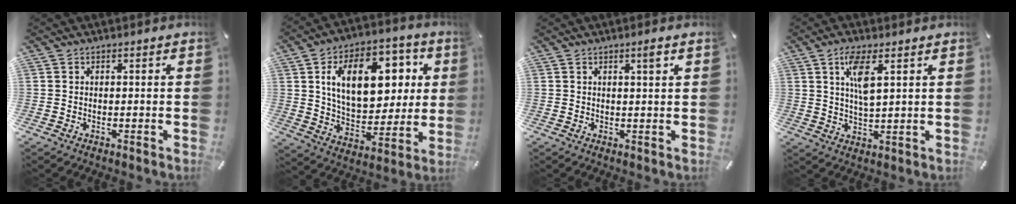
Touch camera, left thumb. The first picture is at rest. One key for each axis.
{"total": 19.1, "fx": 5.7, "fy": 12.2, "fz": 13.6, "tx": -0.201, "ty": 0.001, "tz": 0.101}
{"total": 2.0, "fx": 1.1, "fy": 0.0, "fz": 1.7, "tx": -0.027, "ty": -0.006, "tz": 0.016}
{"total": 7.3, "fx": 3.2, "fy": 2.1, "fz": 6.2, "tx": -0.113, "ty": -0.004, "tz": 0.051}